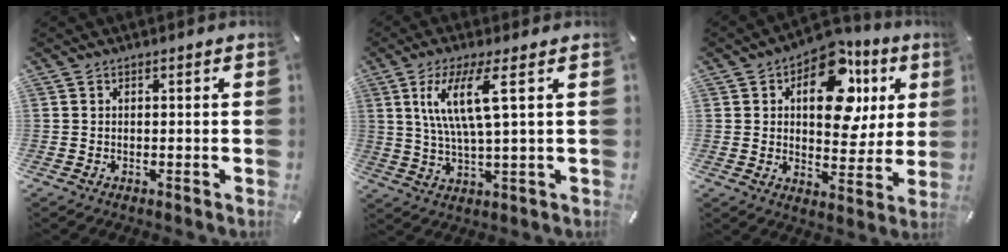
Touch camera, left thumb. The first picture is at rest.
{"total": 11.4, "force": [3.7, 2.2, 10.5], "torque": [-0.221, 0.002, 0.057]}
{"total": 17.6, "force": [6.9, 10.6, 12.2], "torque": [-0.155, -0.032, 0.114]}